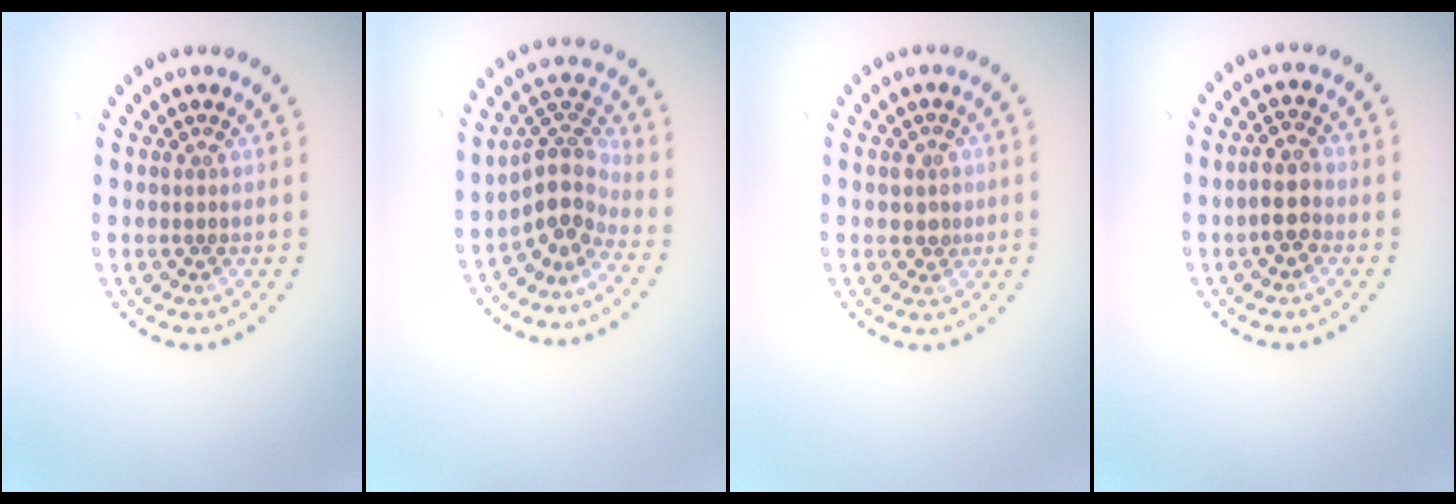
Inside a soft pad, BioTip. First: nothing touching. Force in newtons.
{"total": 4.0, "press": 2.8, "slide": 2.8}
{"total": 1.6, "press": 1.5, "slide": 0.5}
{"total": 2.7, "press": 2.5, "slide": 1.1}